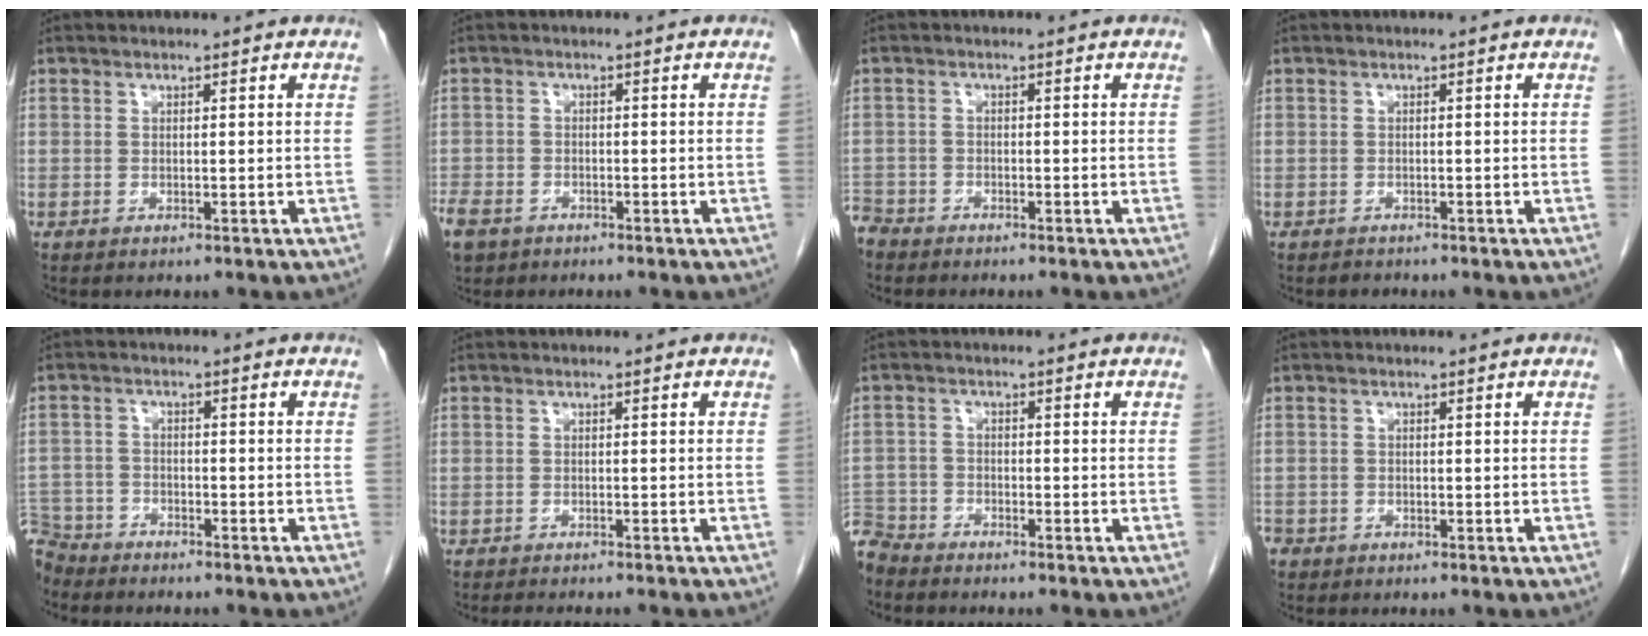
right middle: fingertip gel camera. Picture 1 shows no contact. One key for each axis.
{"total": 6.8, "fx": -4.5, "fy": 4.4, "fz": 2.8, "tx": -0.070, "ty": -0.007, "tz": -0.075}
{"total": 3.4, "fx": -3.2, "fy": 1.2, "fz": 0.0, "tx": -0.001, "ty": -0.005, "tz": -0.065}
{"total": 0.9, "fx": -0.7, "fy": 0.4, "fz": -0.1, "tx": -0.005, "ty": 0.000, "tz": -0.014}
{"total": 7.5, "fx": -6.8, "fy": 3.1, "fz": 0.6, "tx": -0.019, "ty": -0.002, "tz": -0.126}
{"total": 5.5, "fx": -4.9, "fy": 0.7, "fz": 2.5, "tx": -0.027, "ty": -0.007, "tz": -0.064}
{"total": 5.6, "fx": -5.3, "fy": 1.7, "fz": 0.1, "tx": 0.004, "ty": -0.008, "tz": -0.107}
{"total": 2.8, "fx": -2.0, "fy": 1.8, "fz": 0.6, "tx": -0.014, "ty": -0.001, "tz": -0.039}